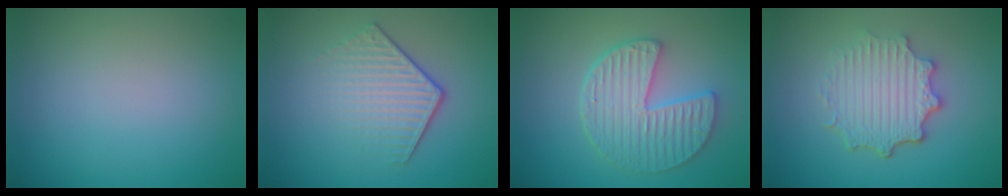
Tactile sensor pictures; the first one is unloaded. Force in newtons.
{"total": 4.2, "press": 3.0, "slide": 2.9}
{"total": 4.9, "press": 4.2, "slide": 2.5}
{"total": 4.9, "press": 3.8, "slide": 3.1}